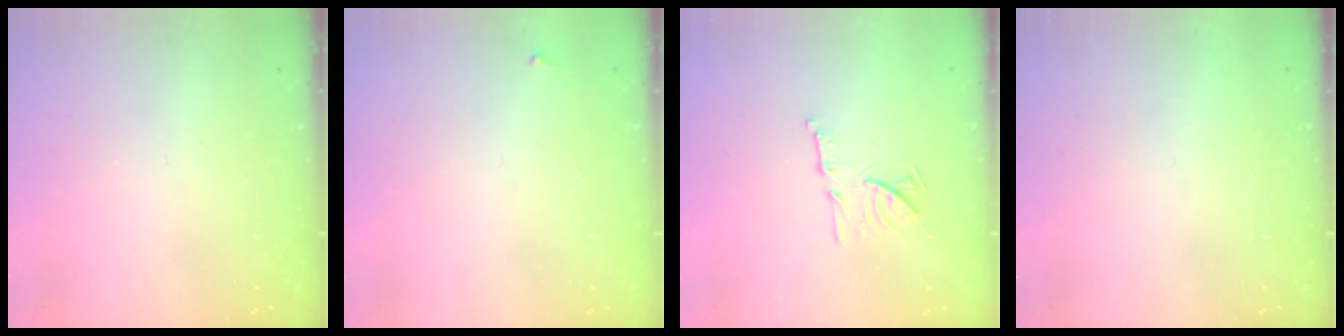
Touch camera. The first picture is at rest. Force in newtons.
{"total": 2.2, "press": 2.2, "slide": 0.1}
{"total": 11.8, "press": 11.8, "slide": 0.7}
{"total": 1.5, "press": 1.5, "slide": 0.1}